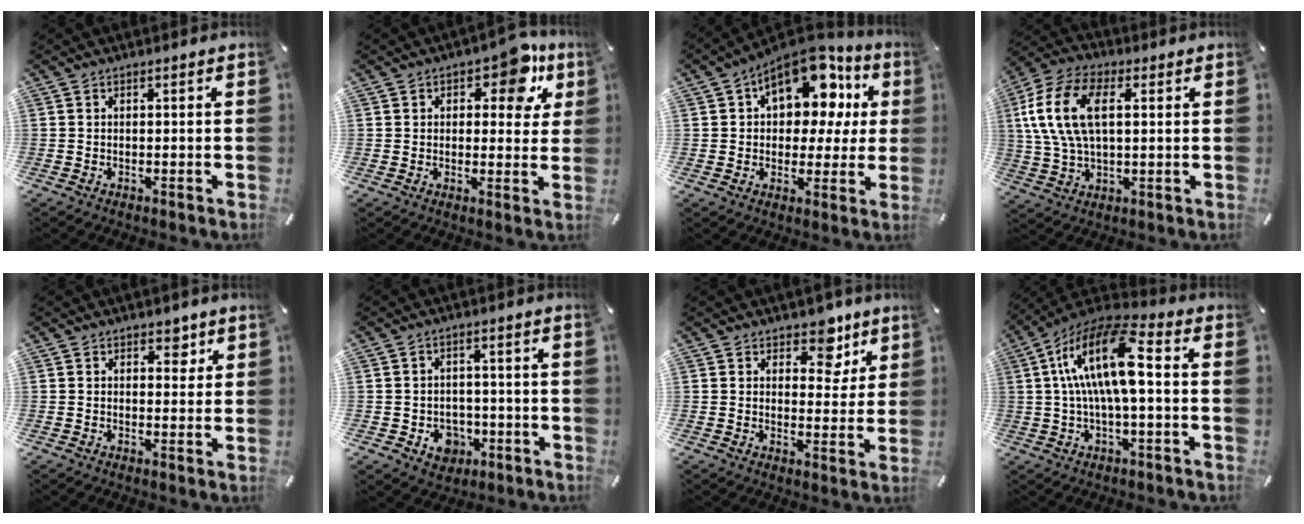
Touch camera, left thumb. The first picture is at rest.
{"total": 10.0, "force": [5.4, 5.6, 6.4], "torque": [-0.057, -0.030, 0.085]}
{"total": 16.5, "force": [7.7, 10.1, 10.6], "torque": [-0.147, -0.047, 0.133]}
{"total": 13.7, "force": [3.3, 7.9, 10.7], "torque": [-0.251, 0.006, 0.054]}
{"total": 3.4, "force": [1.7, 2.4, 1.7], "torque": [0.000, -0.010, 0.020]}
{"total": 5.7, "force": [-1.8, 5.0, 1.9], "torque": [-0.016, 0.012, -0.030]}
{"total": 8.0, "force": [5.2, 5.1, 3.3], "torque": [-0.016, -0.038, 0.083]}
{"total": 17.3, "force": [1.9, 6.7, 15.9], "torque": [-0.311, 0.000, 0.028]}